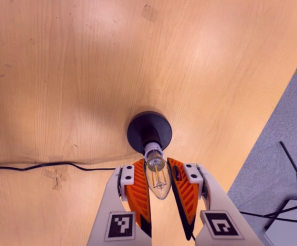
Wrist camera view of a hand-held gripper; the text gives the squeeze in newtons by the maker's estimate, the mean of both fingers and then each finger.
{"total": 13.5, "left": 13.0, "right": 14.0}